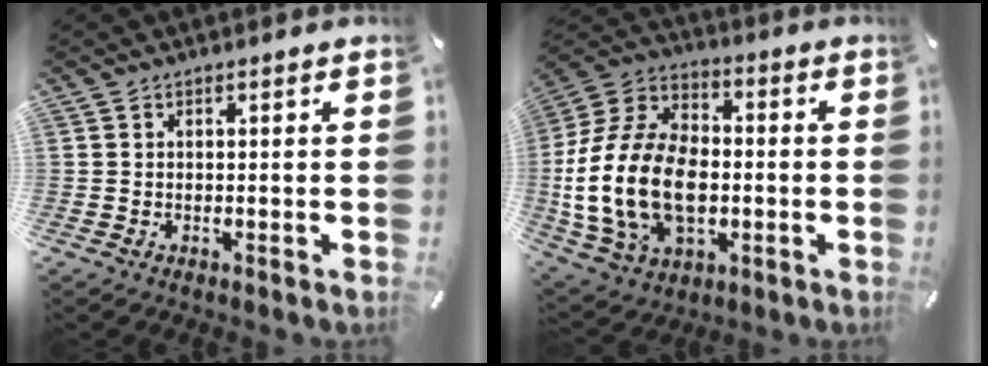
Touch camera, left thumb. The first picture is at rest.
{"total": 21.1, "force": [-3.6, 15.1, 14.3], "torque": [-0.322, 0.019, -0.061]}